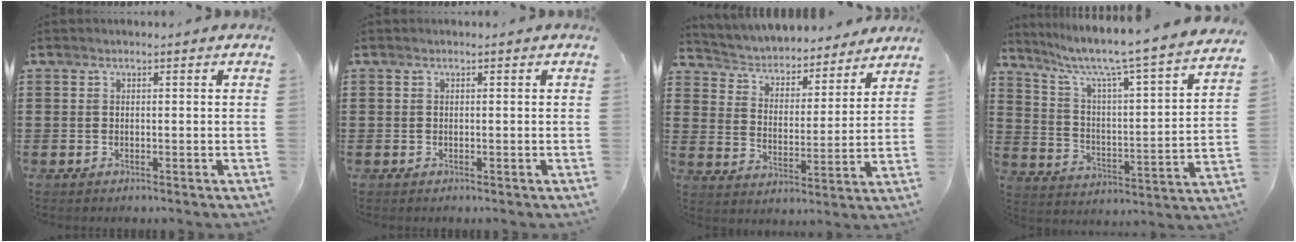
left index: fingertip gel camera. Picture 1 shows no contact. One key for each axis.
{"total": 0.0}
{"total": 4.0, "fx": 4.0, "fy": 0.7, "fz": 0.1, "tx": -0.028, "ty": -0.034, "tz": 0.061}
{"total": 6.0, "fx": 5.0, "fy": -0.2, "fz": 3.3, "tx": -0.089, "ty": -0.052, "tz": 0.073}